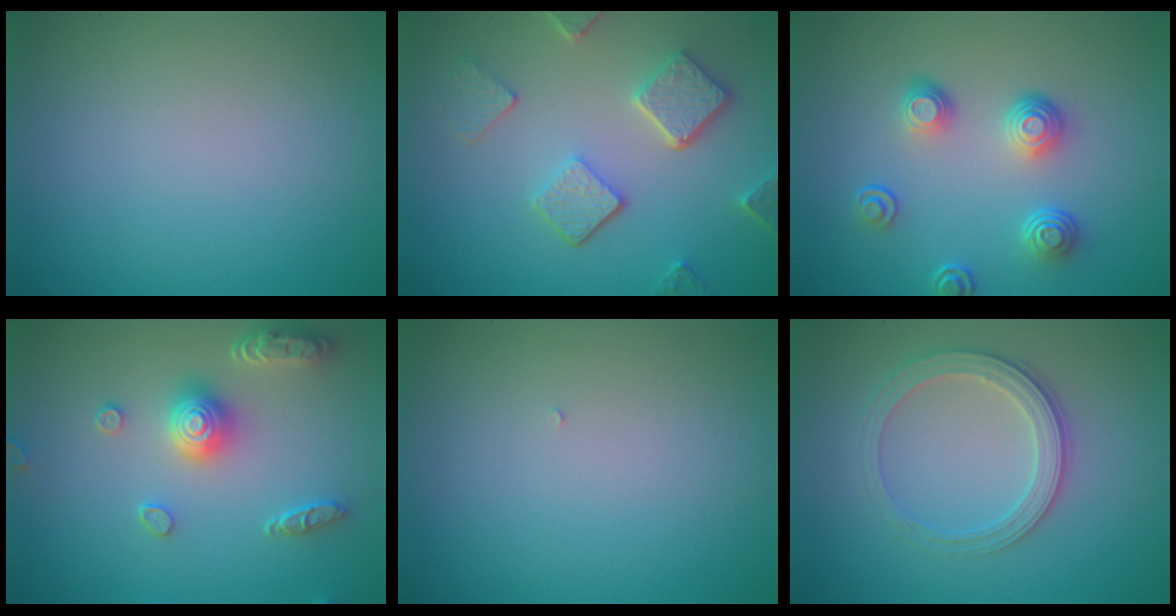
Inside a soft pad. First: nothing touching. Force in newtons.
{"total": 4.9, "press": 3.8, "slide": 3.1}
{"total": 3.7, "press": 2.9, "slide": 2.3}
{"total": 4.3, "press": 3.7, "slide": 2.2}
{"total": 0.0}
{"total": 2.8, "press": 2.7, "slide": 0.7}